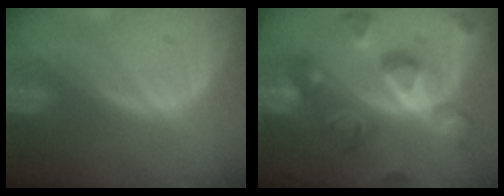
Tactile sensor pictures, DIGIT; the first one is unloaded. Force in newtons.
{"total": 11.1, "press": 11.1, "slide": 0.9}